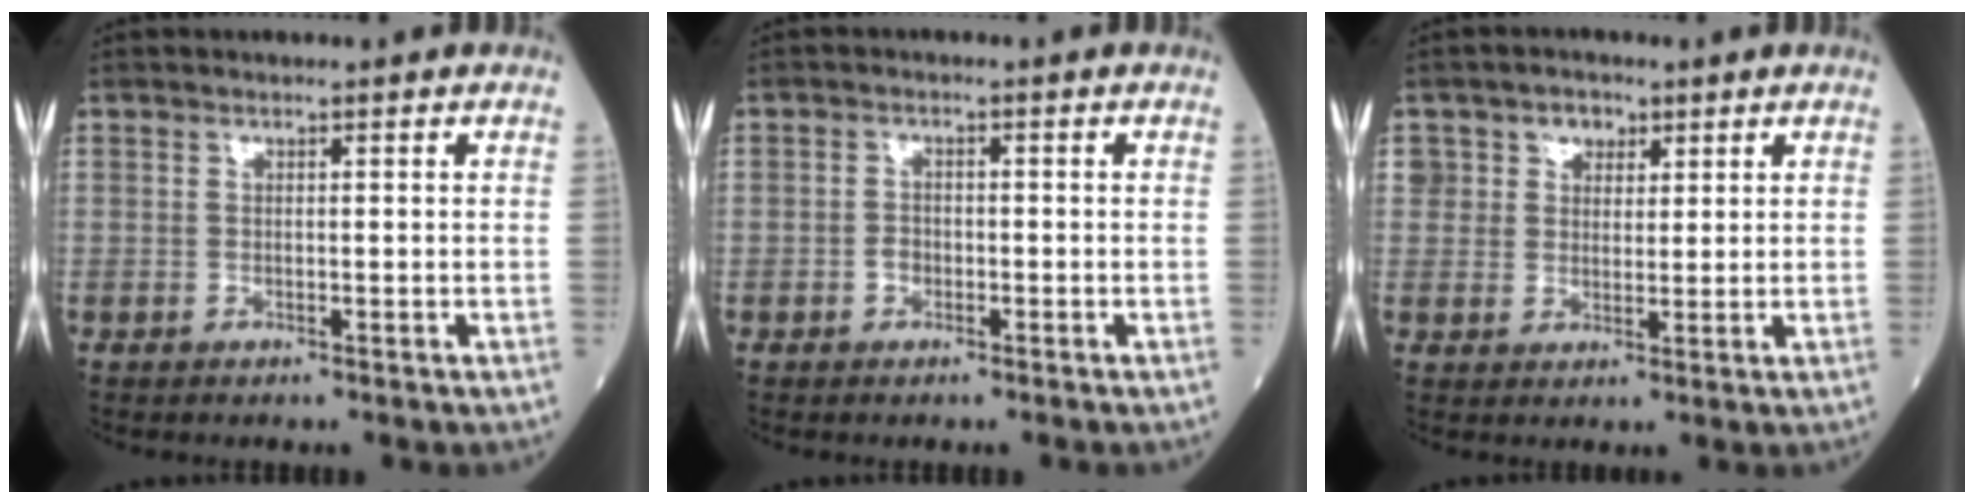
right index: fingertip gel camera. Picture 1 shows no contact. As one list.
[{"total": 1.5, "force": [-0.7, 1.1, 0.7], "torque": [-0.010, 0.006, -0.012]}, {"total": 4.4, "force": [2.1, 3.6, 1.3], "torque": [-0.014, 0.004, 0.036]}]